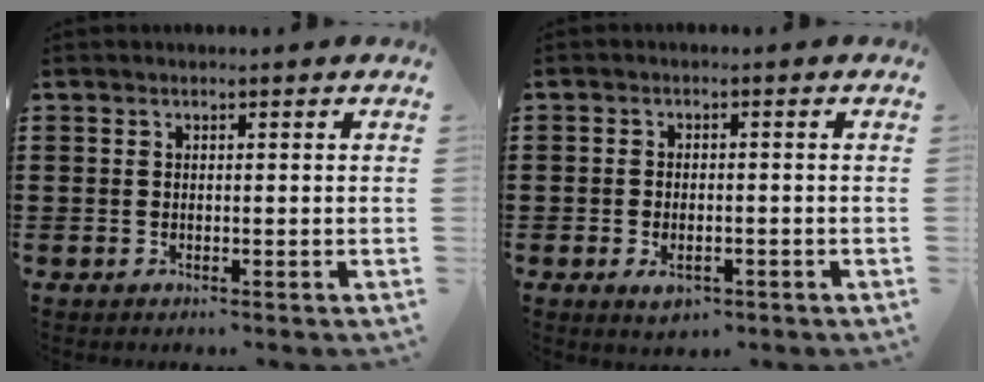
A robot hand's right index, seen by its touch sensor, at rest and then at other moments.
{"total": 2.7, "force": [-1.4, 1.4, 1.8], "torque": [-0.039, -0.001, -0.028]}